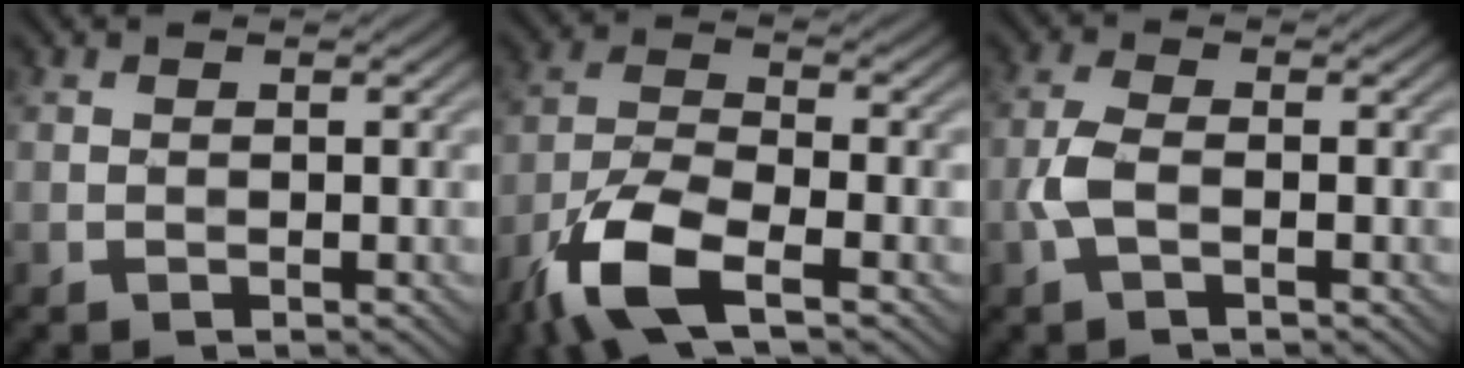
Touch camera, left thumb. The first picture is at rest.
{"total": 9.6, "force": [-5.8, 3.1, 7.0], "torque": [-0.151, -0.007, -0.127]}
{"total": 3.1, "force": [-1.0, 1.2, 2.7], "torque": [-0.072, 0.001, -0.028]}